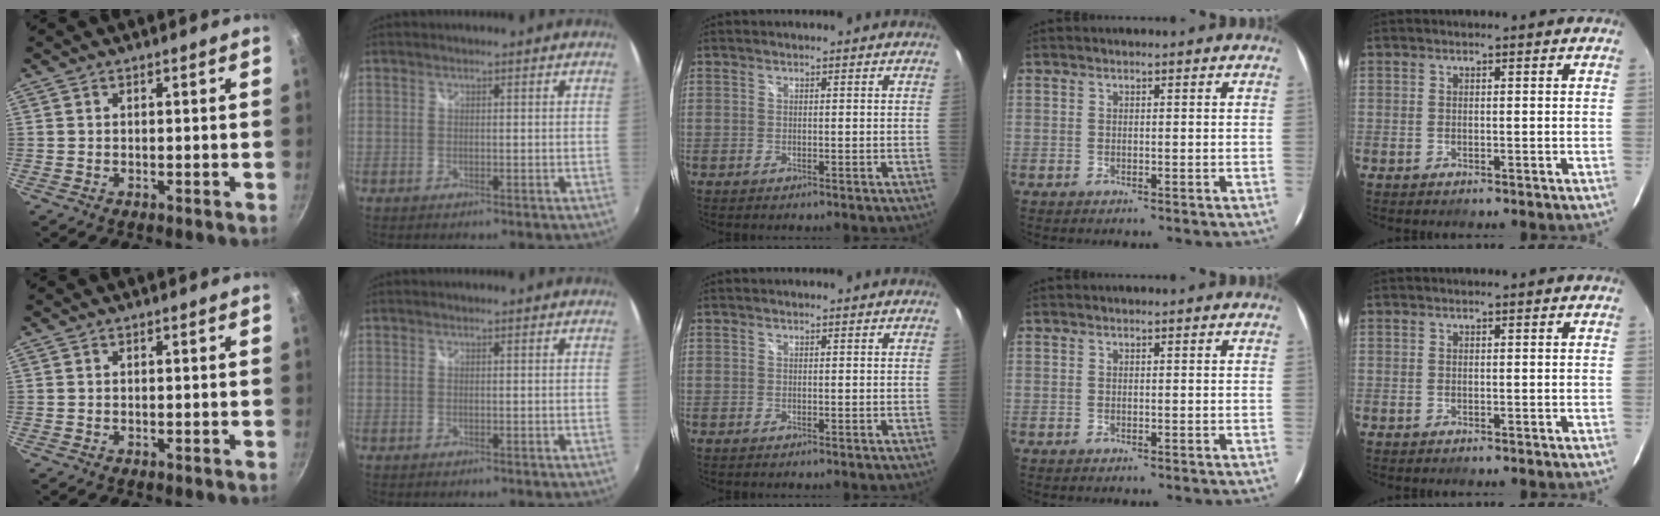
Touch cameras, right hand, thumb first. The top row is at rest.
{}